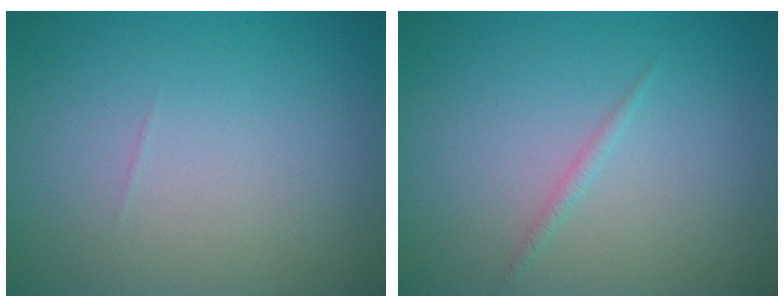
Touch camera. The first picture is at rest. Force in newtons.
{"total": 0.7, "press": 0.7, "slide": 0.1}